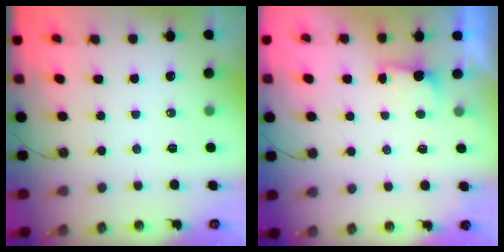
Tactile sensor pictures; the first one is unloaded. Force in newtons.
{"total": 1.8, "press": 1.5, "slide": 0.9}